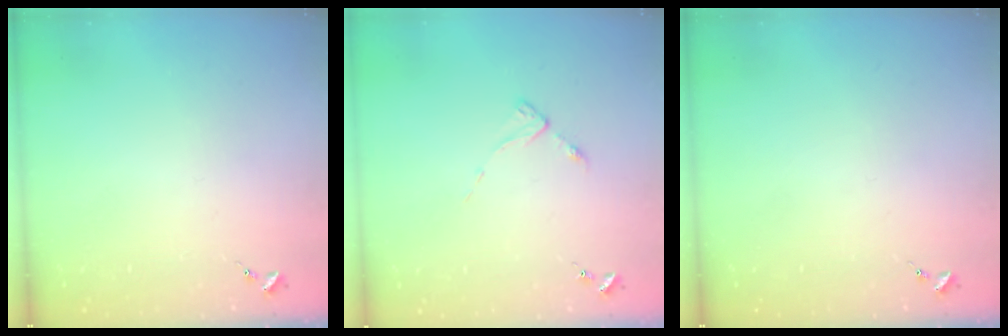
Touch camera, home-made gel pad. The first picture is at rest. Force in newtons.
{"total": 2.7, "press": 2.7, "slide": 0.4}
{"total": 0.0}